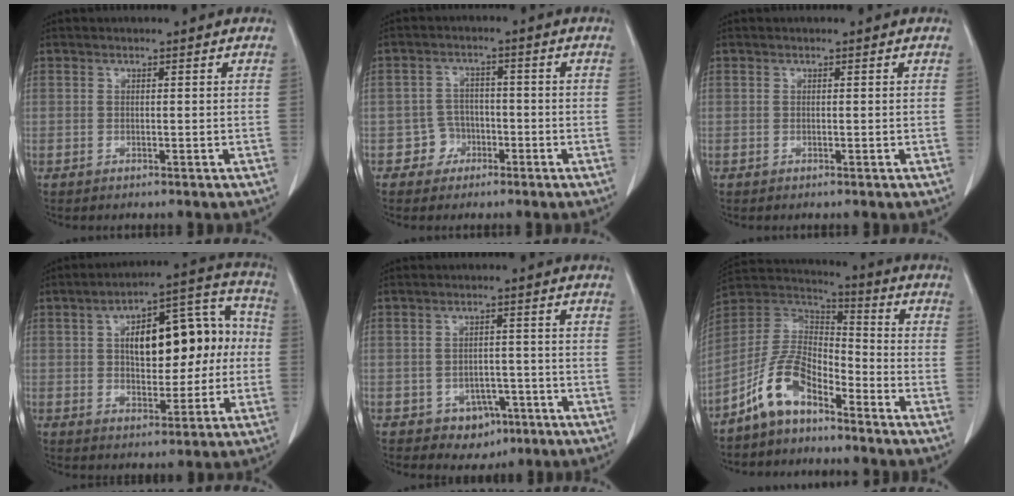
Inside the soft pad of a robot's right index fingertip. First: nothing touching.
{"total": 3.6, "force": [-1.7, 3.1, 0.0], "torque": [0.009, 0.016, -0.030]}
{"total": 0.0}
{"total": 16.9, "force": [1.3, 7.4, 15.1], "torque": [-0.224, 0.049, 0.027]}
{"total": 4.8, "force": [-2.5, 3.7, 1.9], "torque": [-0.018, 0.009, -0.024]}
{"total": 10.1, "force": [-6.7, 4.7, 5.9], "torque": [-0.132, 0.025, -0.135]}